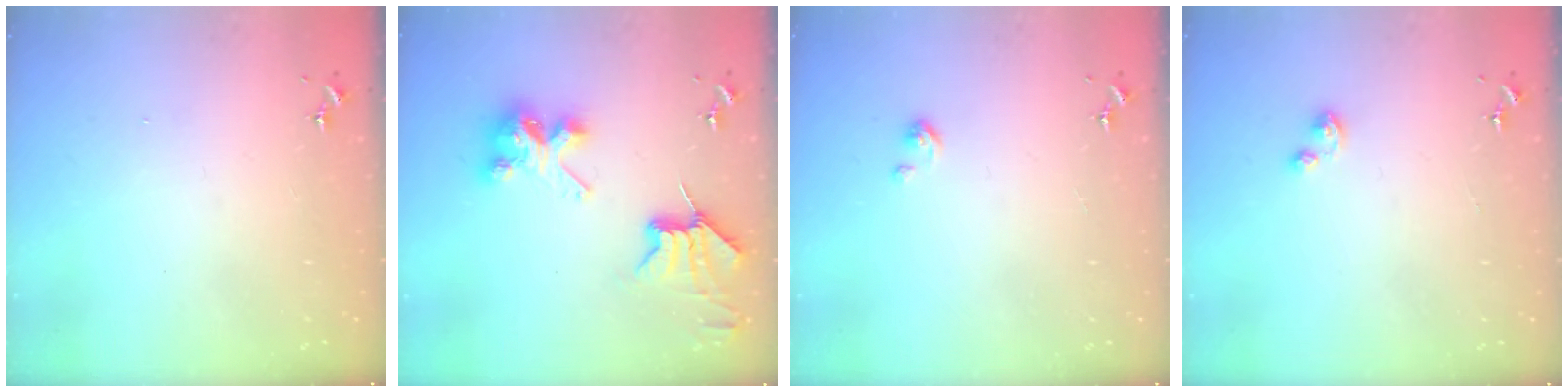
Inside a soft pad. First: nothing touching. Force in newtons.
{"total": 10.1, "press": 10.1, "slide": 0.4}
{"total": 2.6, "press": 2.6, "slide": 0.4}
{"total": 2.9, "press": 2.9, "slide": 0.3}